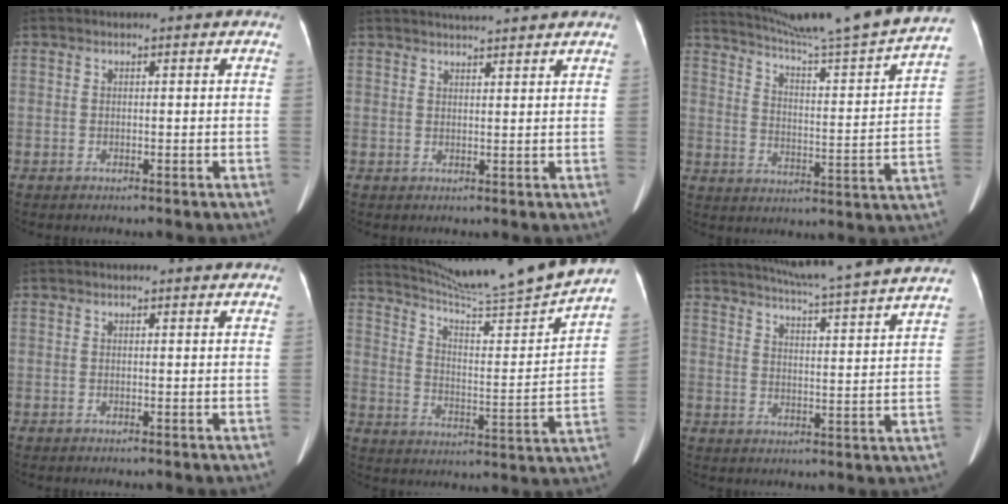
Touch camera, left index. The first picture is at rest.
{"total": 6.0, "force": [5.5, 0.0, 2.3], "torque": [-0.039, 0.028, 0.076]}
{"total": 25.0, "force": [22.5, -1.6, 10.8], "torque": [-0.181, -0.065, 0.307]}
{"total": 0.7, "force": [0.7, 0.0, -0.1], "torque": [-0.009, 0.002, 0.005]}
{"total": 21.3, "force": [19.5, -2.4, 8.0], "torque": [-0.141, -0.063, 0.282]}
{"total": 23.7, "force": [21.5, -1.1, 9.9], "torque": [-0.166, -0.035, 0.279]}